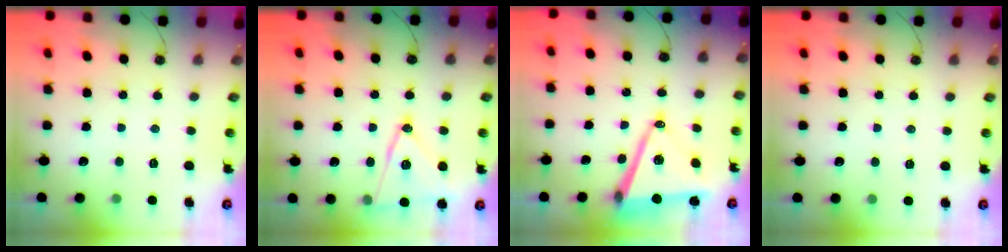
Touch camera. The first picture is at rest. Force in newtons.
{"total": 14.7, "press": 14.5, "slide": 2.7}
{"total": 15.0, "press": 14.5, "slide": 3.9}
{"total": 2.5, "press": 1.7, "slide": 1.8}